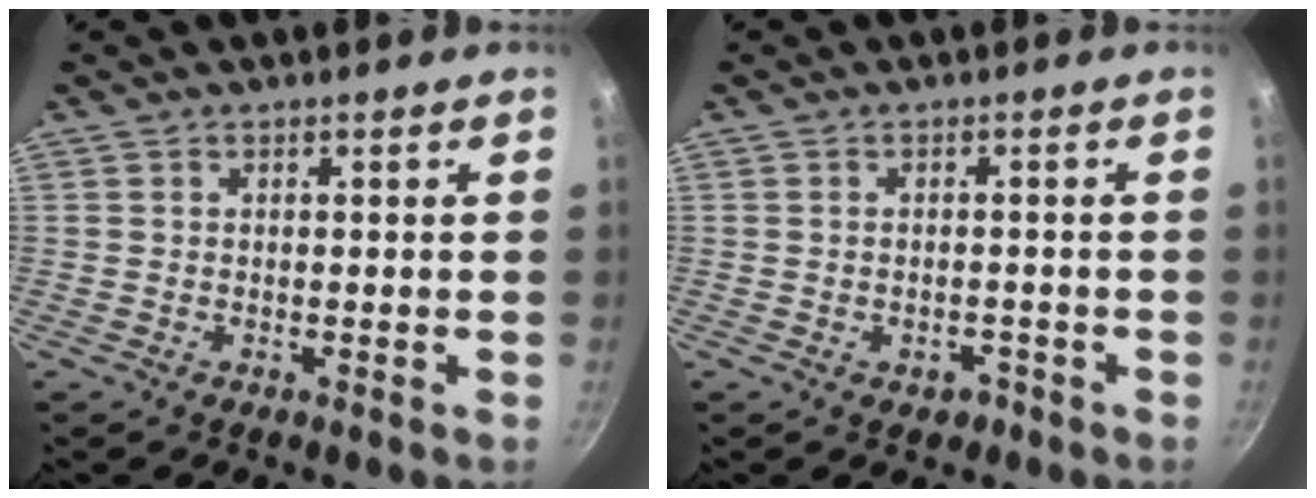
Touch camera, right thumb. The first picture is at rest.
{"total": 2.1, "force": [-1.1, 1.5, 0.9], "torque": [-0.006, 0.013, -0.011]}